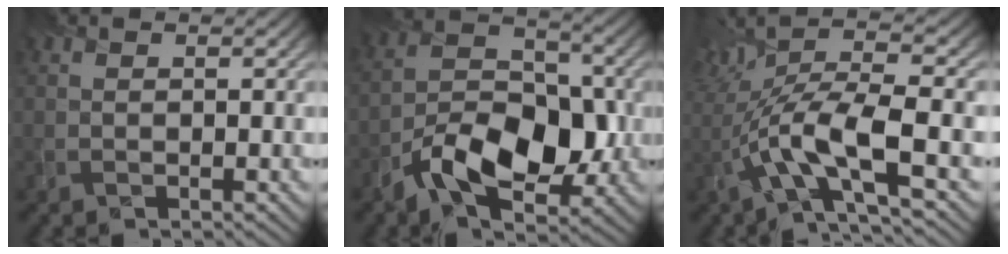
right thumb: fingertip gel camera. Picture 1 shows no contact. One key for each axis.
{"total": 10.3, "fx": -4.3, "fy": 5.7, "fz": 7.5, "tx": -0.131, "ty": 0.003, "tz": -0.082}
{"total": 10.4, "fx": -2.1, "fy": 2.8, "fz": 9.8, "tx": -0.186, "ty": 0.008, "tz": -0.043}